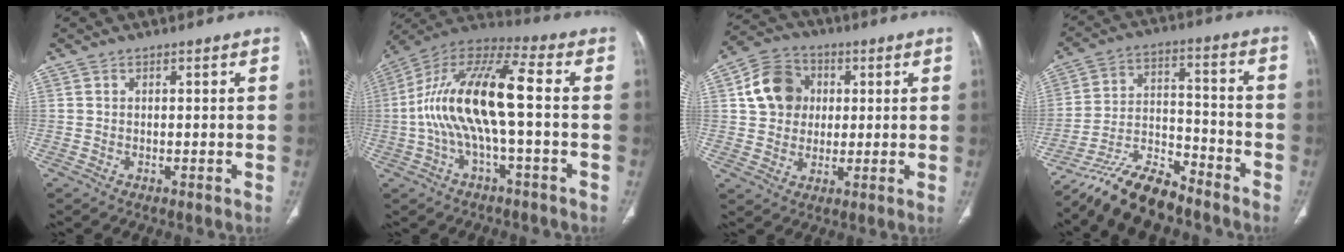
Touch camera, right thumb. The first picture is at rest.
{"total": 16.6, "force": [-1.1, 4.8, 15.9], "torque": [-0.328, 0.048, -0.025]}
{"total": 10.8, "force": [2.1, 9.3, 5.2], "torque": [-0.066, 0.007, 0.029]}
{"total": 12.0, "force": [-10.4, 3.5, 4.8], "torque": [-0.079, 0.072, -0.192]}